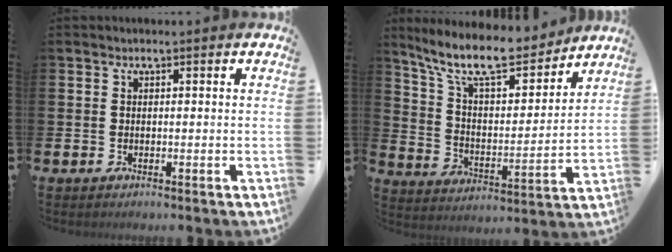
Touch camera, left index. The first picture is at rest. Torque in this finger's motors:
{"motor_torque": [1.15, -0.99, 0.56, 0.21]}